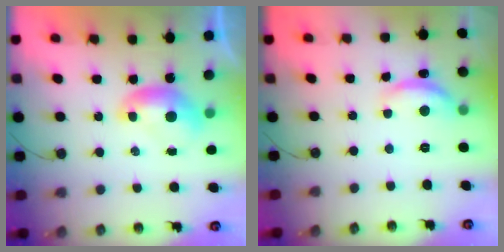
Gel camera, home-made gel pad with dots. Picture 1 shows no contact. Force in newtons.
{"total": 6.1, "press": 6.1, "slide": 0.7}